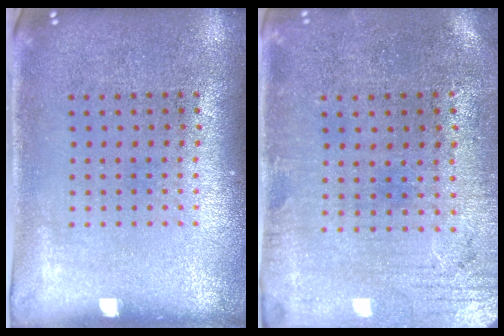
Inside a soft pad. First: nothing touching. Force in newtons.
{"total": 0.5, "press": 0.2, "slide": 0.5}